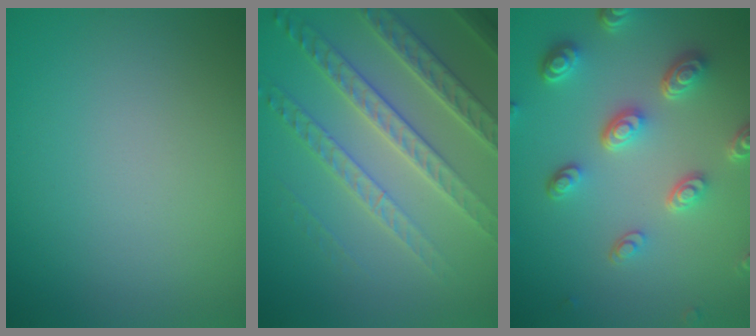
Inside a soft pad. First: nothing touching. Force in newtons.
{"total": 6.3, "press": 4.7, "slide": 4.2}
{"total": 5.4, "press": 4.0, "slide": 3.7}